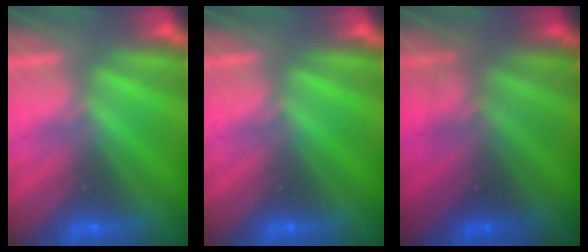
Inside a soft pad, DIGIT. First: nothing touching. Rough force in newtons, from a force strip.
{"total": 0.0}
{"total": 2.8}